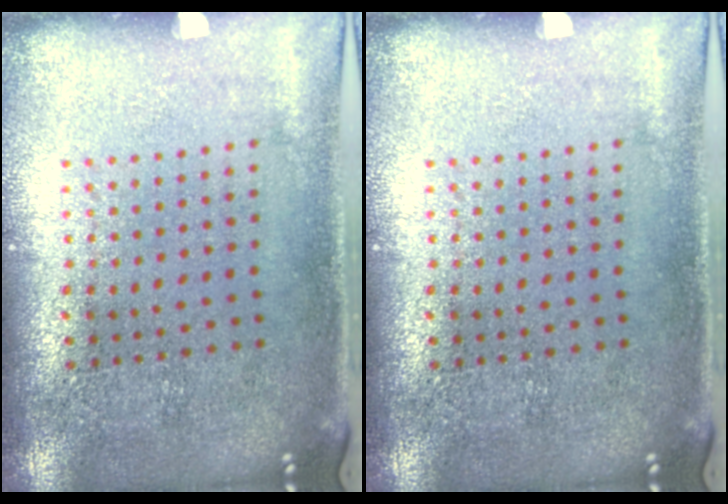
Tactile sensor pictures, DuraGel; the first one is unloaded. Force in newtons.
{"total": 0.0}